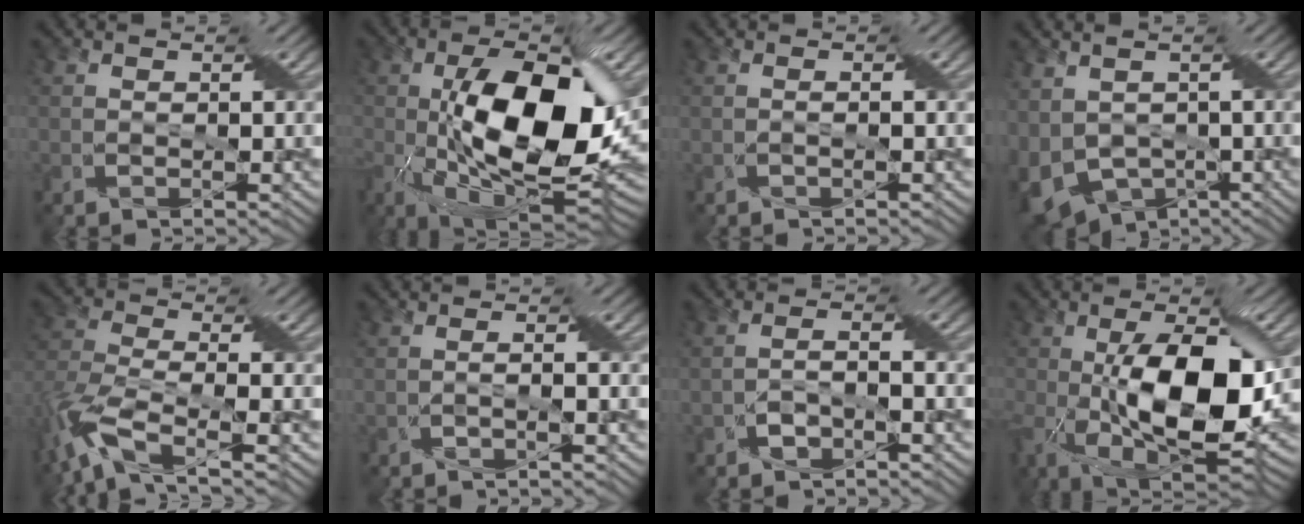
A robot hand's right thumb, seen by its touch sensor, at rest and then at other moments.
{"total": 16.9, "force": [-0.6, 8.3, 14.7], "torque": [-0.251, -0.016, -0.004]}
{"total": 0.7, "force": [-0.1, -0.1, 0.7], "torque": [-0.014, 0.004, -0.003]}
{"total": 9.5, "force": [-2.0, 6.4, 6.7], "torque": [-0.175, -0.034, -0.032]}
{"total": 10.5, "force": [-5.6, 3.6, 8.1], "torque": [-0.190, -0.012, -0.118]}
{"total": 1.3, "force": [-0.4, 0.0, 1.2], "torque": [-0.025, 0.006, -0.011]}
{"total": 2.5, "force": [-1.5, 0.7, 1.9], "torque": [-0.039, 0.009, -0.032]}
{"total": 15.1, "force": [-0.7, 7.2, 13.3], "torque": [-0.240, -0.016, -0.005]}